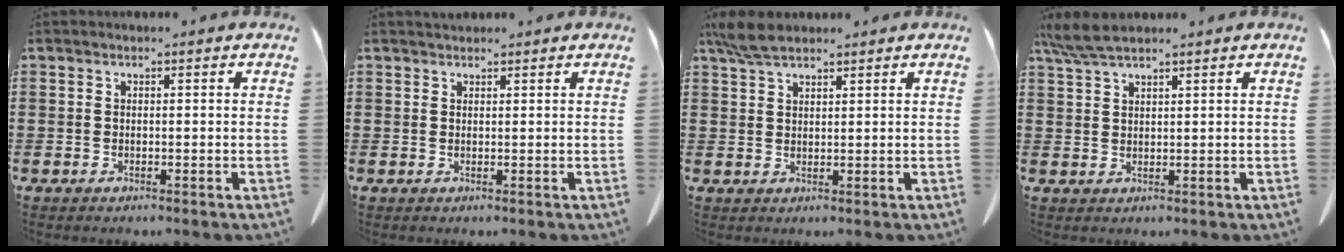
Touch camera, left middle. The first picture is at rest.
{"total": 1.2, "force": [1.1, 0.3, 0.4], "torque": [-0.008, 0.002, 0.021]}
{"total": 4.5, "force": [3.5, 1.2, 2.6], "torque": [-0.060, 0.002, 0.066]}
{"total": 4.6, "force": [3.7, 0.5, 2.8], "torque": [-0.062, -0.001, 0.069]}